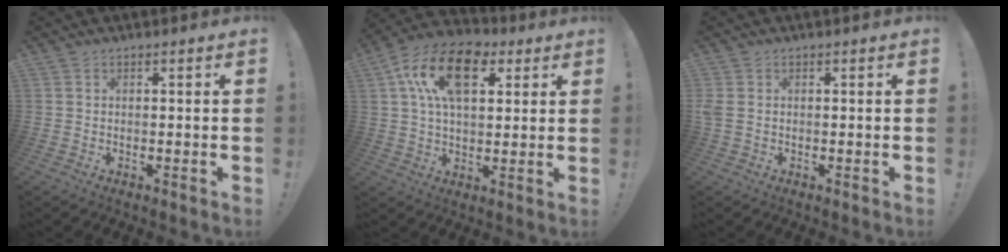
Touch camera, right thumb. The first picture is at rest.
{"total": 17.6, "force": [7.1, 10.2, 12.4], "torque": [-0.202, -0.008, 0.129]}
{"total": 1.9, "force": [0.0, 1.2, 1.5], "torque": [-0.033, 0.007, 0.004]}